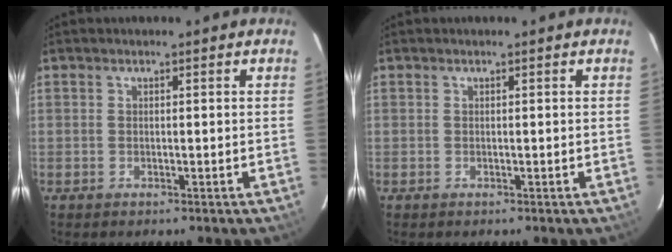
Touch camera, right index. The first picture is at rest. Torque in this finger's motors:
{"motor_torque": [0.00, 0.00, 0.01, 0.00]}